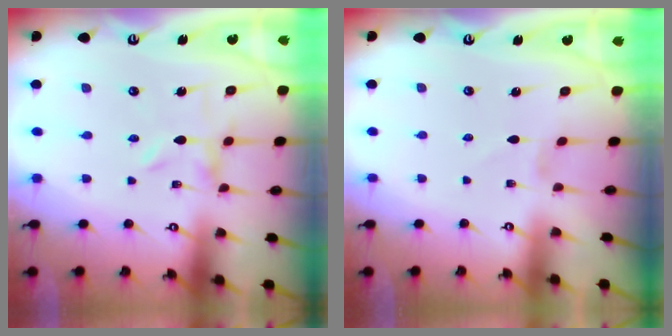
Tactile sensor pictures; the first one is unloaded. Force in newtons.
{"total": 0.0}